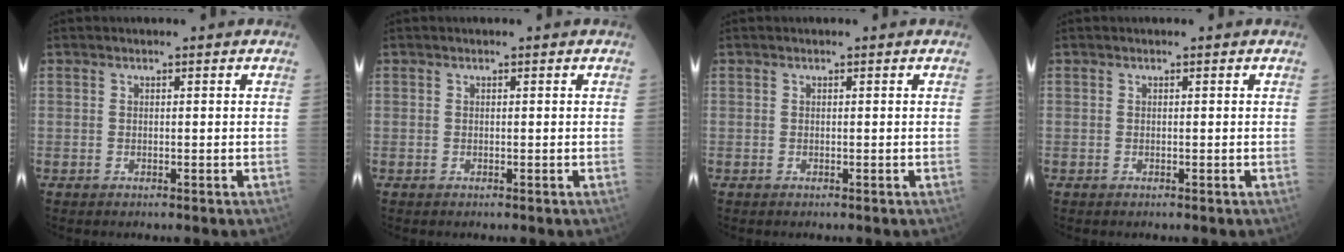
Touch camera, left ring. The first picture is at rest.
{"total": 0.0}
{"total": 0.0}
{"total": 0.0}